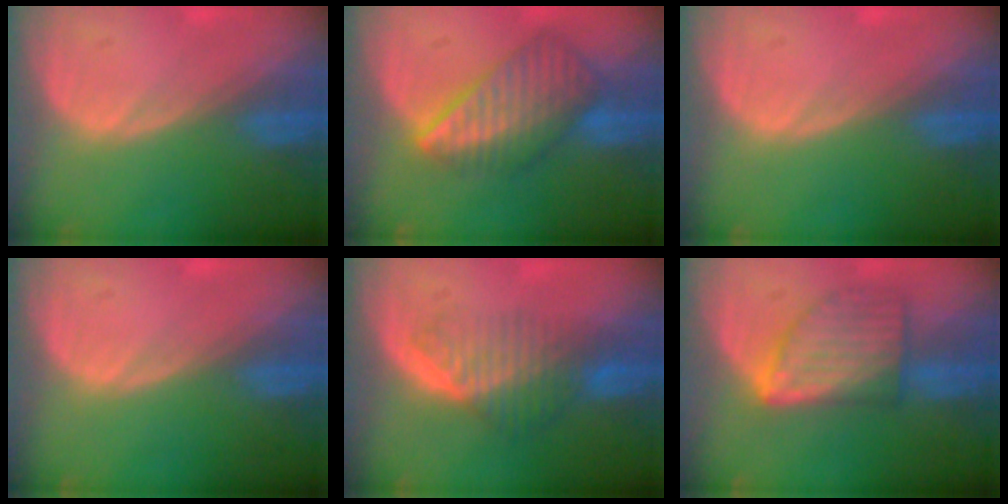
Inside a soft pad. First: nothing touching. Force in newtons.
{"total": 8.6, "press": 7.6, "slide": 4.0}
{"total": 0.0}
{"total": 0.0}
{"total": 6.5, "press": 5.7, "slide": 3.1}
{"total": 7.1, "press": 7.1, "slide": 0.1}